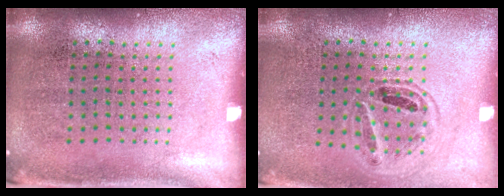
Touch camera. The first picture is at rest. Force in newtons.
{"total": 0.9, "press": 0.9, "slide": 0.1}